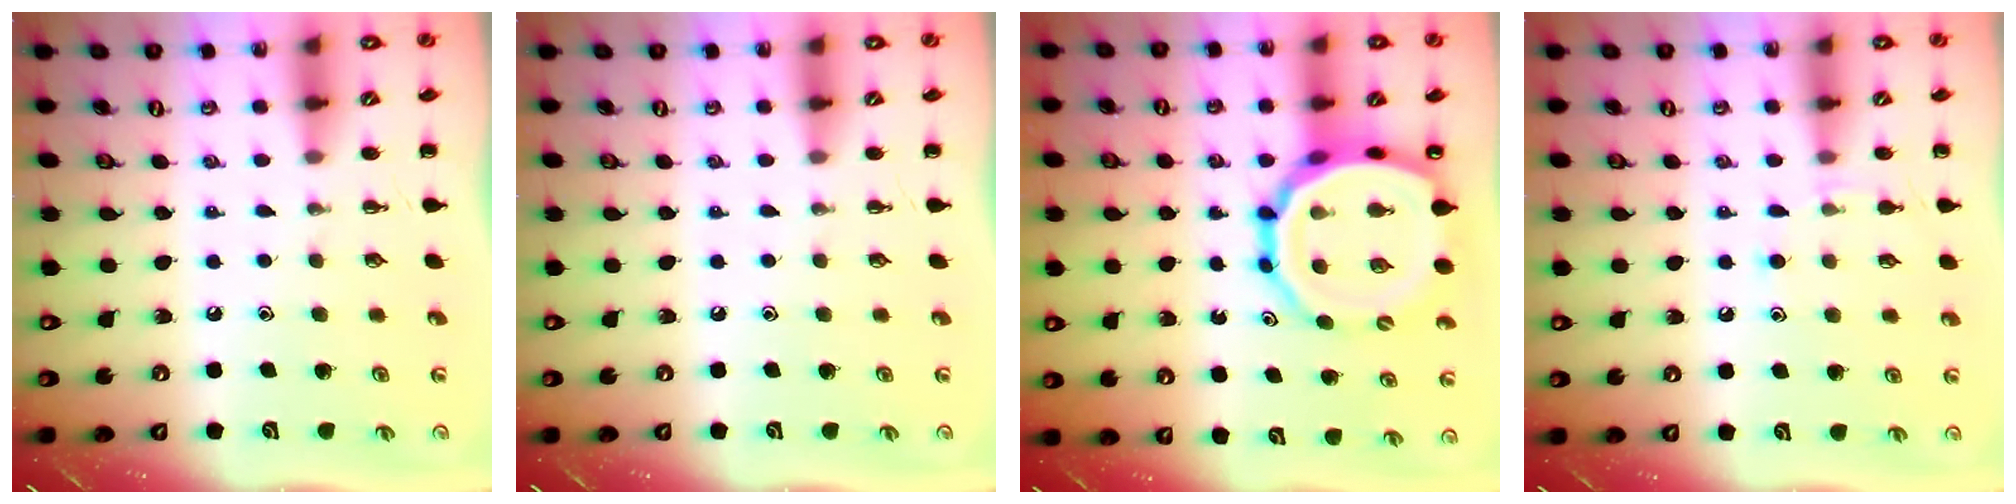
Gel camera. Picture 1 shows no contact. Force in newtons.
{"total": 0.0}
{"total": 18.0, "press": 17.5, "slide": 4.1}
{"total": 6.9, "press": 6.6, "slide": 1.9}